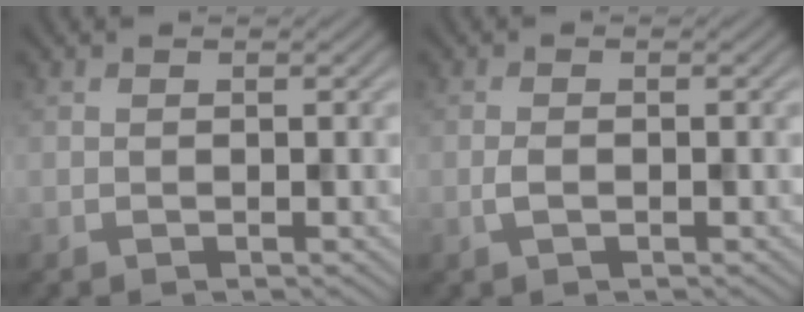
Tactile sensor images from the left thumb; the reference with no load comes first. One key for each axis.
{"total": 1.4, "fx": -0.5, "fy": 0.6, "fz": 1.2, "tx": -0.026, "ty": 0.002, "tz": -0.011}